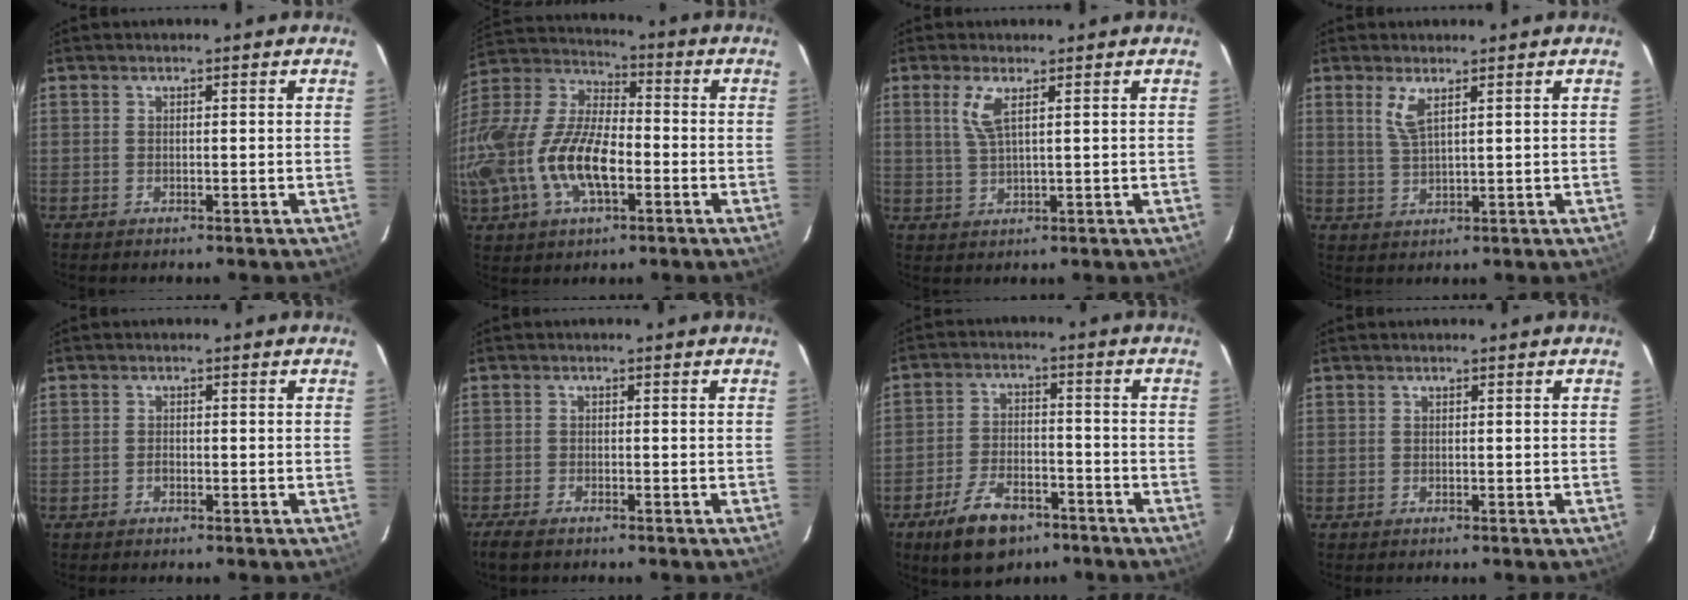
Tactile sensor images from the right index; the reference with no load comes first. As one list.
[{"total": 25.1, "force": [-6.3, 12.5, 20.9], "torque": [-0.462, -0.022, -0.117]}, {"total": 4.1, "force": [1.8, 0.7, 3.7], "torque": [-0.080, 0.000, 0.038]}, {"total": 3.7, "force": [2.0, 0.7, 3.1], "torque": [-0.064, -0.003, 0.041]}, {"total": 0.9, "force": [-0.4, 0.7, 0.4], "torque": [-0.007, 0.002, -0.007]}, {"total": 3.4, "force": [-2.5, 0.8, 2.2], "torque": [-0.056, -0.015, -0.047]}, {"total": 11.0, "force": [-6.9, 5.5, 6.6], "torque": [-0.144, -0.002, -0.111]}, {"total": 0.0}]